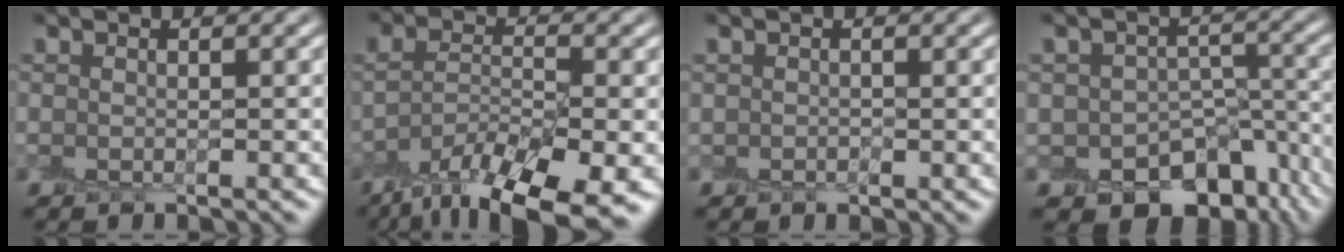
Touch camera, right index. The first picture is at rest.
{"total": 9.6, "force": [-6.8, 2.6, 6.3], "torque": [-0.119, -0.012, -0.118]}
{"total": 0.5, "force": [-0.1, 0.4, -0.3], "torque": [0.008, 0.003, -0.002]}
{"total": 9.0, "force": [-5.0, 6.5, 3.7], "torque": [-0.037, -0.006, -0.068]}